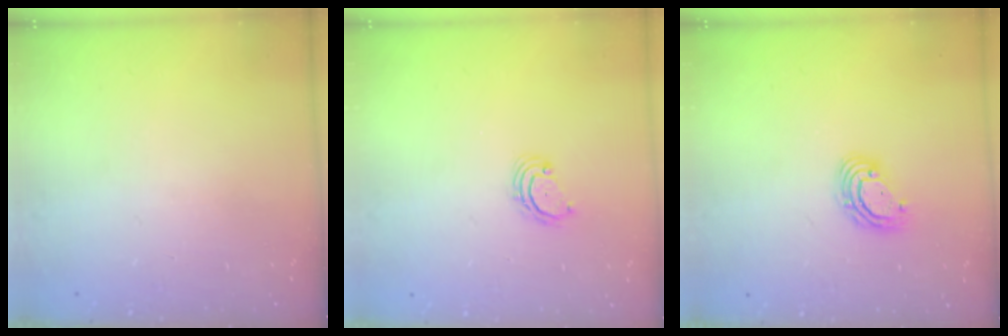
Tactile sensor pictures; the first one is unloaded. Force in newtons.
{"total": 3.1, "press": 3.1, "slide": 0.5}
{"total": 6.4, "press": 6.3, "slide": 1.2}